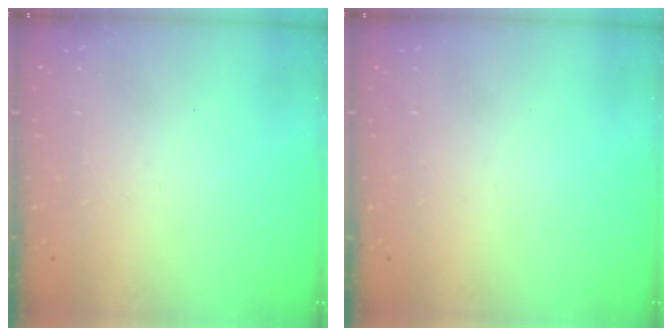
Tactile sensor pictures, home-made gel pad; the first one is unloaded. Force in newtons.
{"total": 0.0}